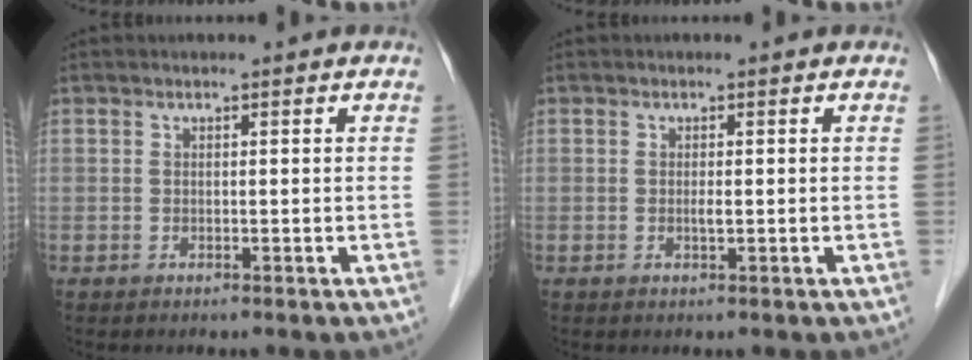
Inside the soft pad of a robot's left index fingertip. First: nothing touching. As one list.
[{"total": 0.7, "force": [0.0, 0.1, 0.7], "torque": [-0.015, -0.002, -0.001]}]